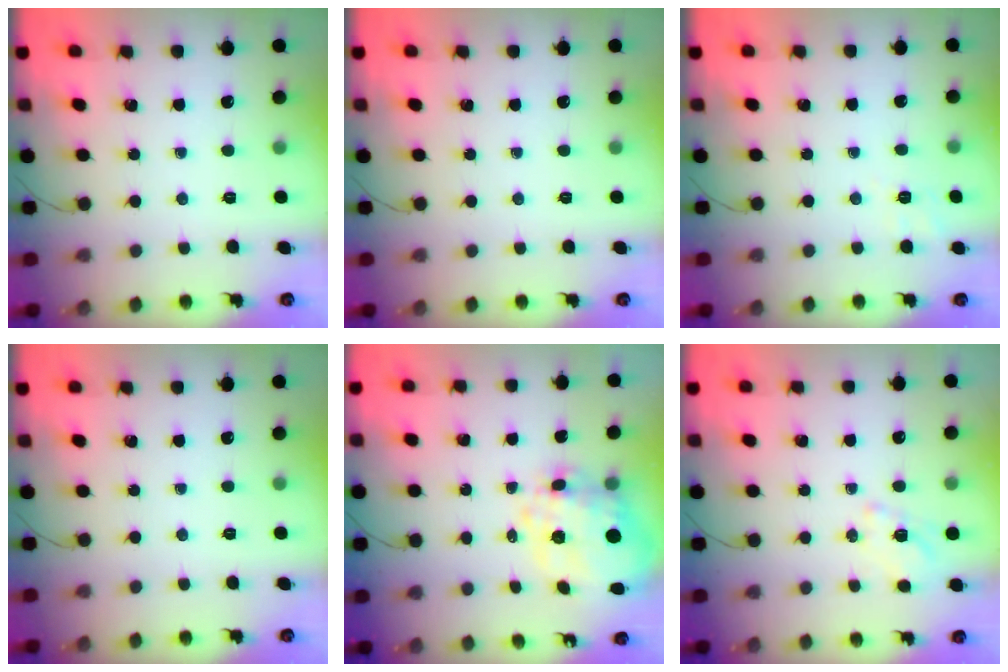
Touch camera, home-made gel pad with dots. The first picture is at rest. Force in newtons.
{"total": 0.0}
{"total": 2.4, "press": 1.4, "slide": 2.0}
{"total": 0.0}
{"total": 8.1, "press": 7.3, "slide": 3.3}
{"total": 1.5, "press": 0.9, "slide": 1.1}